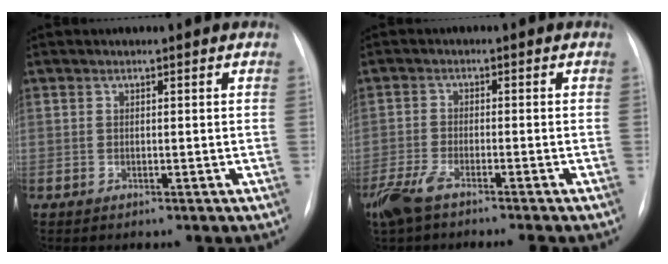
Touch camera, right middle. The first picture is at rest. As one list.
[{"total": 8.1, "force": [-6.5, 1.1, 4.8], "torque": [-0.088, -0.016, -0.112]}]